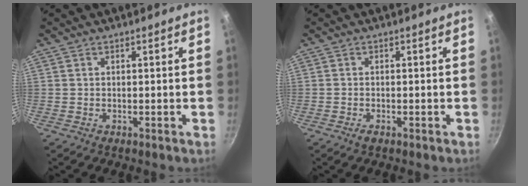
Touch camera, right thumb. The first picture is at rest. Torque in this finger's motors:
{"motor_torque": [0.22, -0.03, -0.07, -0.46, -0.08]}